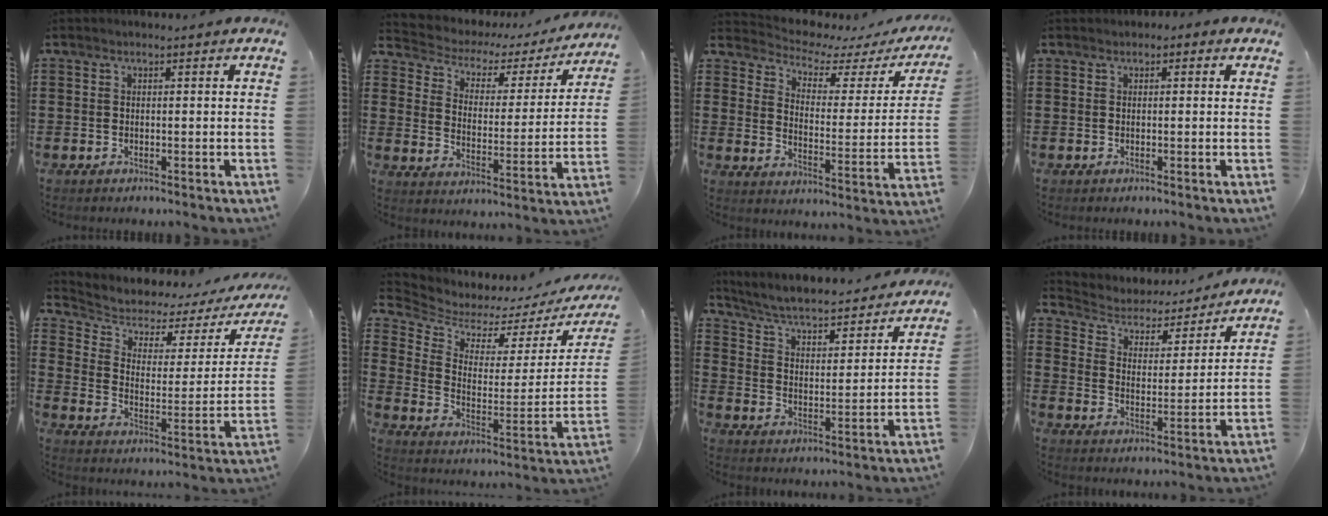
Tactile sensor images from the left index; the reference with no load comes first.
{"total": 3.0, "force": [2.0, 2.0, 1.0], "torque": [-0.039, -0.016, 0.022]}
{"total": 3.8, "force": [3.4, 1.3, 1.1], "torque": [-0.046, -0.027, 0.051]}
{"total": 0.6, "force": [-0.1, 0.6, 0.3], "torque": [-0.006, 0.004, -0.003]}
{"total": 3.4, "force": [2.6, 2.0, 1.0], "torque": [-0.043, -0.019, 0.037]}
{"total": 4.3, "force": [3.9, 1.7, 0.4], "torque": [-0.040, -0.035, 0.064]}
{"total": 4.5, "force": [4.2, 0.4, 1.6], "torque": [-0.054, -0.038, 0.063]}
{"total": 3.4, "force": [3.2, 1.3, 0.4], "torque": [-0.032, -0.025, 0.045]}